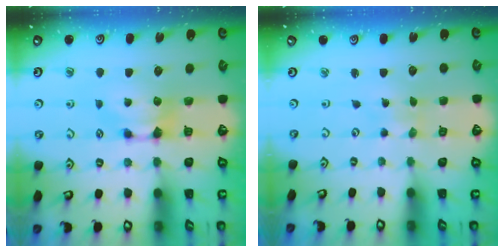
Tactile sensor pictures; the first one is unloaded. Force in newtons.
{"total": 5.3, "press": 5.3, "slide": 0.2}